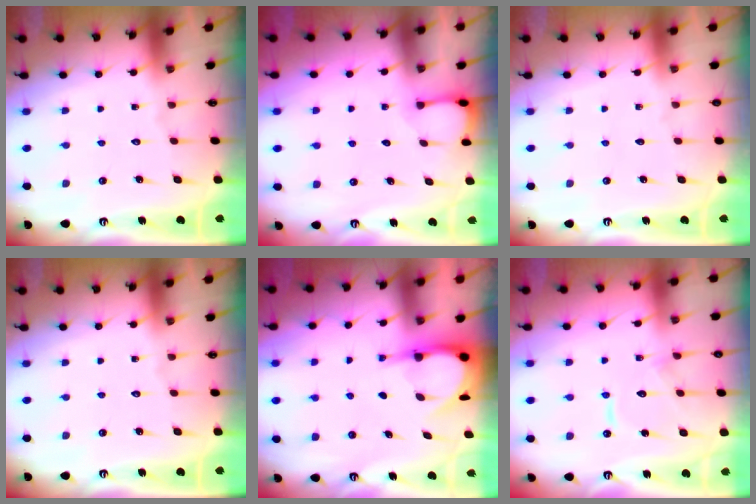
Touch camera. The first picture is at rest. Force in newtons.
{"total": 1.9, "press": 1.9, "slide": 0.2}
{"total": 0.0}
{"total": 0.0}
{"total": 4.8, "press": 4.8, "slide": 0.3}
{"total": 9.8, "press": 9.7, "slide": 0.8}